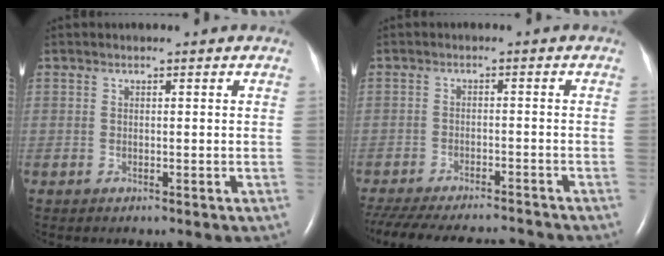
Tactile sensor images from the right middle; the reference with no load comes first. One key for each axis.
{"total": 17.9, "fx": -16.1, "fy": 3.9, "fz": 6.9, "tx": -0.187, "ty": -0.026, "tz": -0.227}